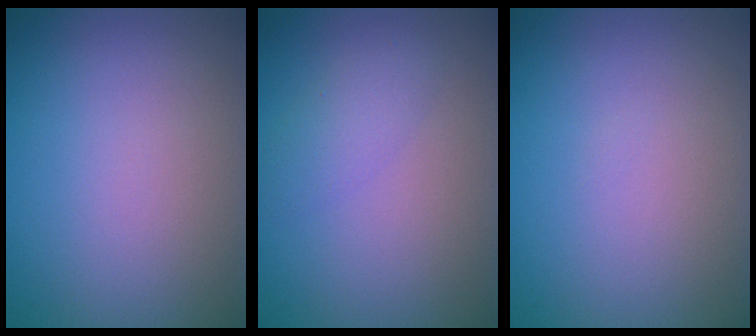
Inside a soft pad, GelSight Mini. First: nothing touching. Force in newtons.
{"total": 1.9, "press": 1.9, "slide": 0.0}
{"total": 0.0}